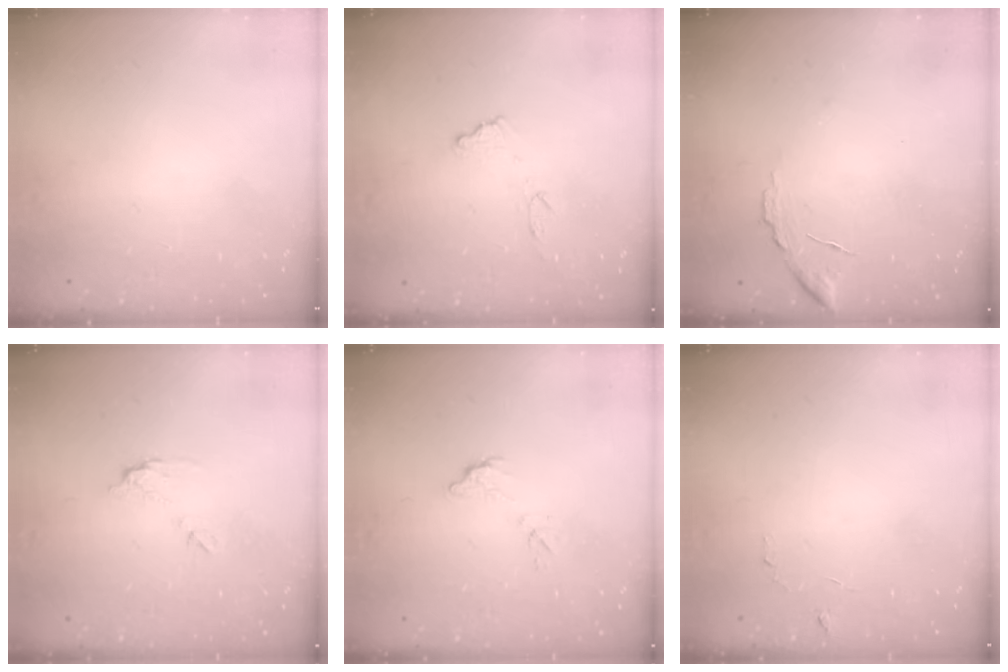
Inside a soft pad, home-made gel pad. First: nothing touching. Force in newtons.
{"total": 8.7, "press": 8.7, "slide": 0.5}
{"total": 7.1, "press": 7.1, "slide": 0.5}
{"total": 6.2, "press": 6.2, "slide": 0.2}
{"total": 6.2, "press": 6.2, "slide": 0.4}
{"total": 4.3, "press": 4.3, "slide": 0.3}